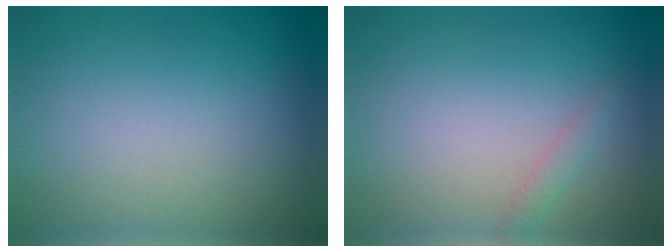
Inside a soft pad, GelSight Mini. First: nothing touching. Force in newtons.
{"total": 0.9, "press": 0.9, "slide": 0.0}